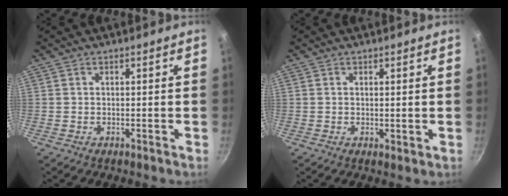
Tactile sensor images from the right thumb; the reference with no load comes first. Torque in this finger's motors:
{"motor_torque": [-0.26, 0.09, -0.37, -0.06, -0.03]}